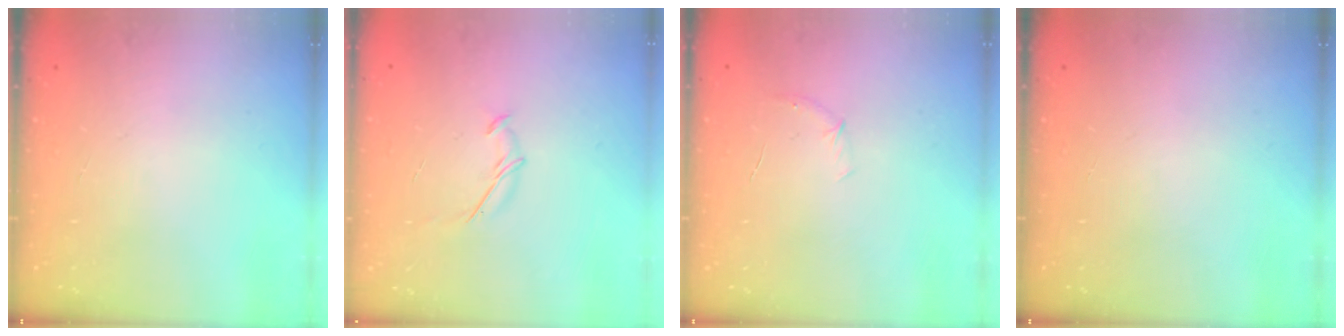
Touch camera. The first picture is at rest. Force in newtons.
{"total": 5.4, "press": 5.4, "slide": 1.0}
{"total": 3.8, "press": 3.6, "slide": 1.2}
{"total": 0.0}